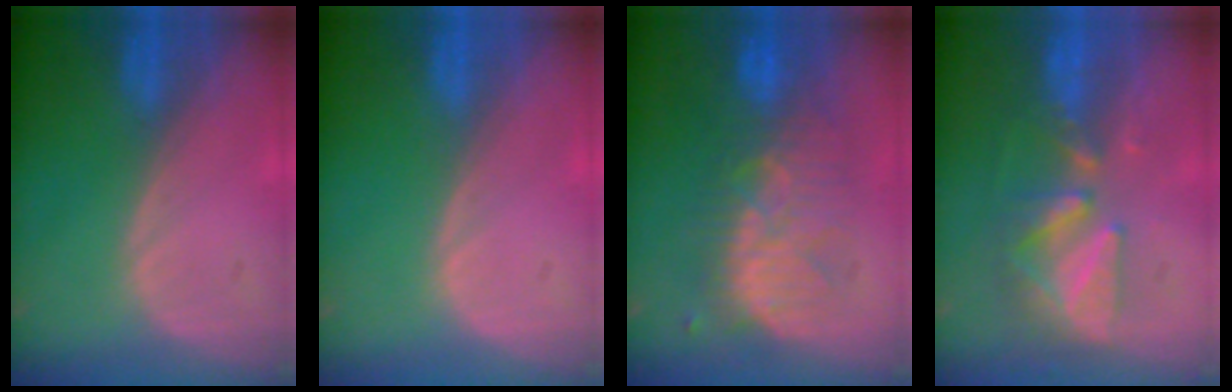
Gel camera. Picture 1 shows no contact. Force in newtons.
{"total": 0.0}
{"total": 8.8, "press": 8.8, "slide": 0.2}
{"total": 9.0, "press": 7.9, "slide": 4.3}